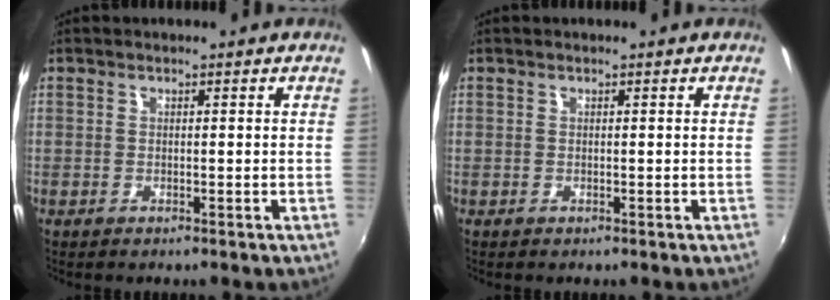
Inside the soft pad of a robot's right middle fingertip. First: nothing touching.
{"total": 0.0}